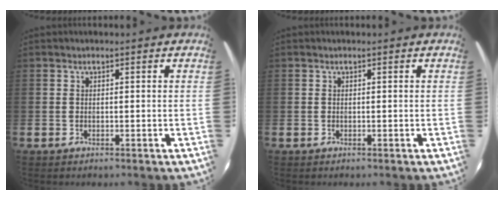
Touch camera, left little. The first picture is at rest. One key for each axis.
{"total": 0.0}